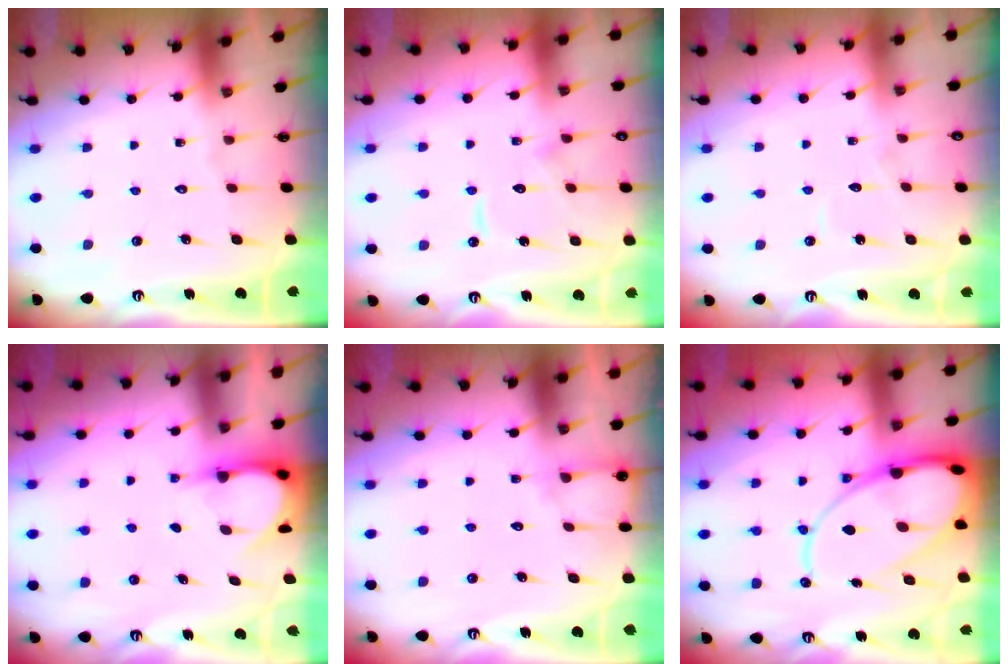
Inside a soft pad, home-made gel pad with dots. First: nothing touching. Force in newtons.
{"total": 10.4, "press": 10.4, "slide": 0.9}
{"total": 4.5, "press": 4.5, "slide": 0.4}
{"total": 3.8, "press": 3.8, "slide": 0.5}
{"total": 4.7, "press": 4.7, "slide": 0.4}
{"total": 19.3, "press": 19.2, "slide": 2.0}